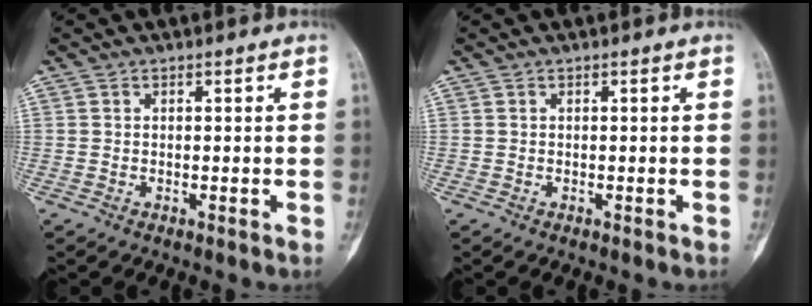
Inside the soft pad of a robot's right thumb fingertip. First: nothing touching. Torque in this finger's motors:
{"motor_torque": [2.51, 2.51, 0.00, 0.00, 0.00]}